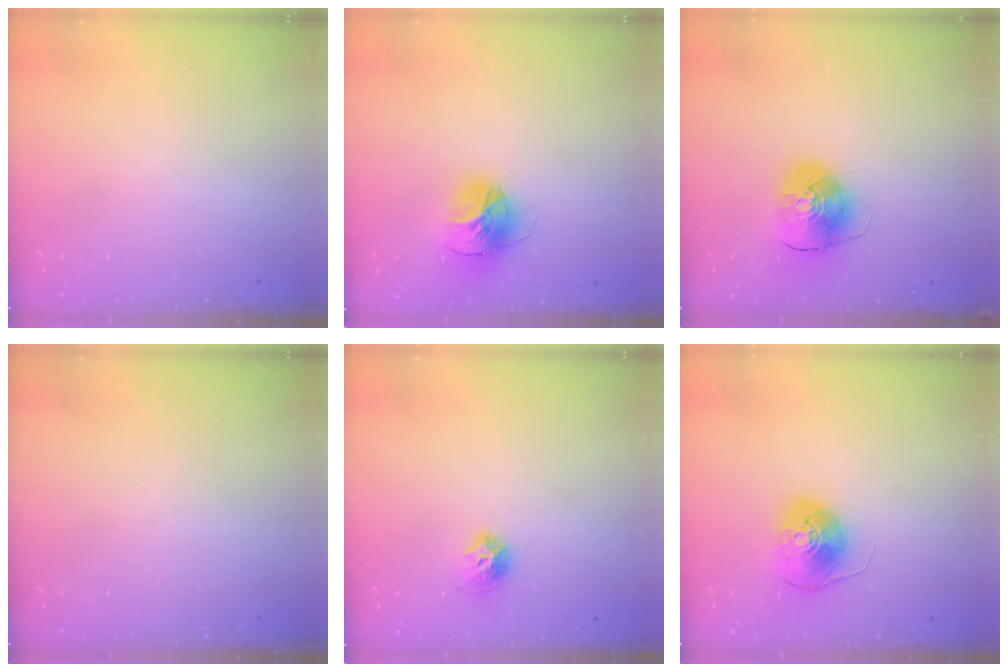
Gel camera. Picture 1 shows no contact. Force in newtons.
{"total": 15.4, "press": 15.3, "slide": 1.7}
{"total": 9.9, "press": 9.8, "slide": 1.6}
{"total": 0.0}
{"total": 8.4, "press": 8.3, "slide": 0.9}
{"total": 8.3, "press": 8.3, "slide": 0.5}